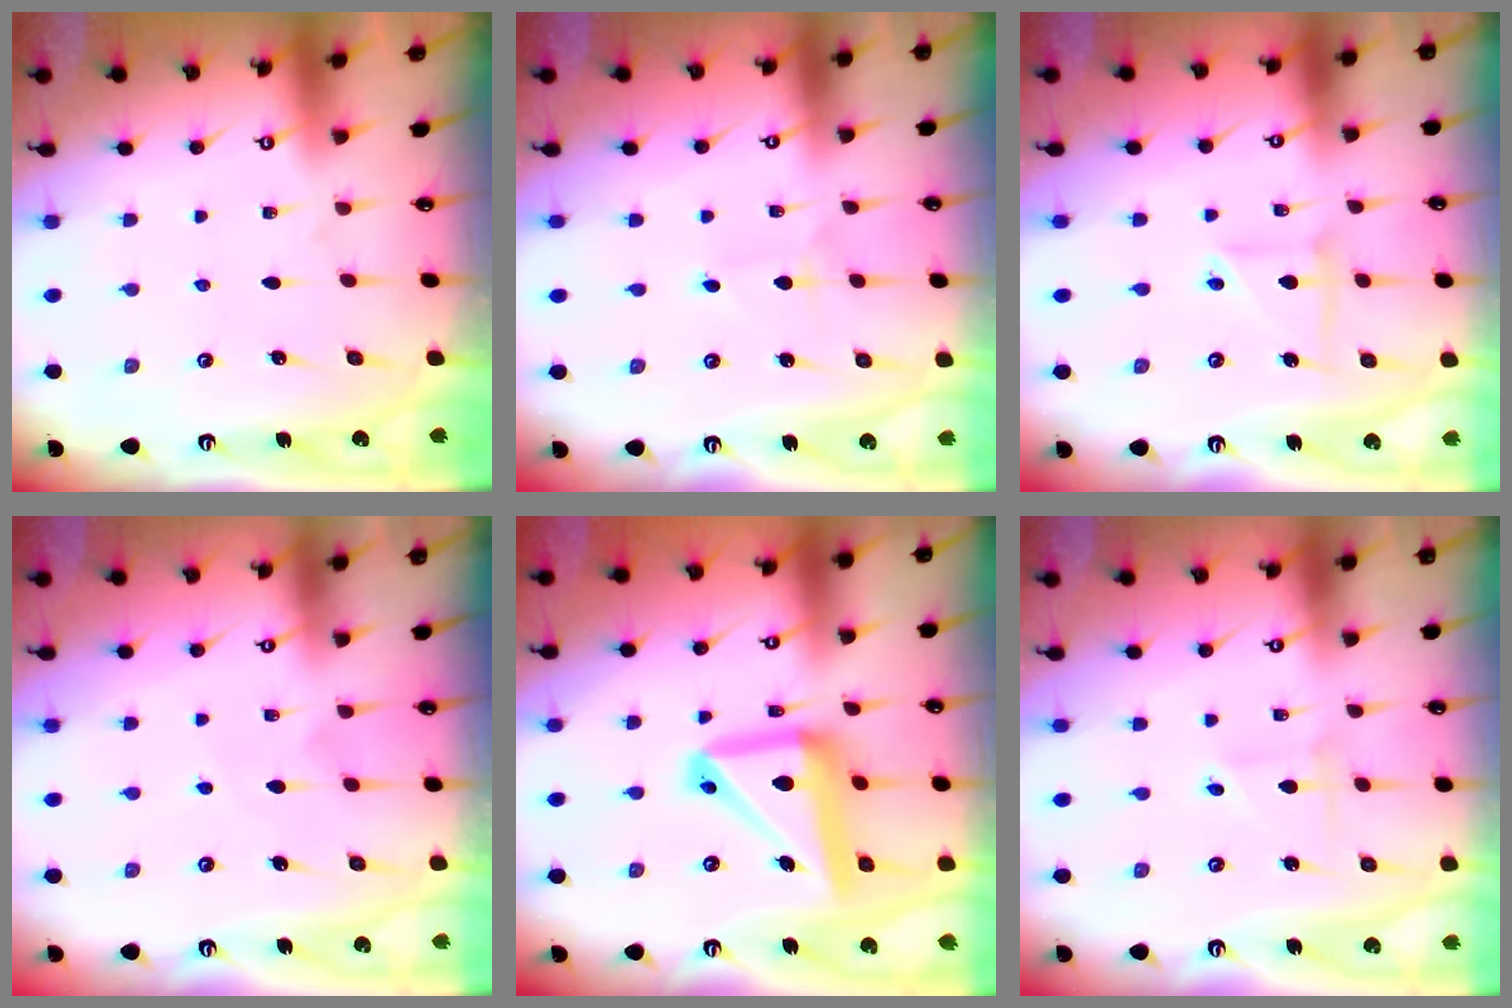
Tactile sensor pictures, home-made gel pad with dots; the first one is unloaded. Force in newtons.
{"total": 1.1, "press": 1.0, "slide": 0.1}
{"total": 4.0, "press": 3.9, "slide": 0.7}
{"total": 4.2, "press": 4.1, "slide": 0.6}
{"total": 17.3, "press": 17.2, "slide": 2.0}
{"total": 0.7, "press": 0.7, "slide": 0.0}